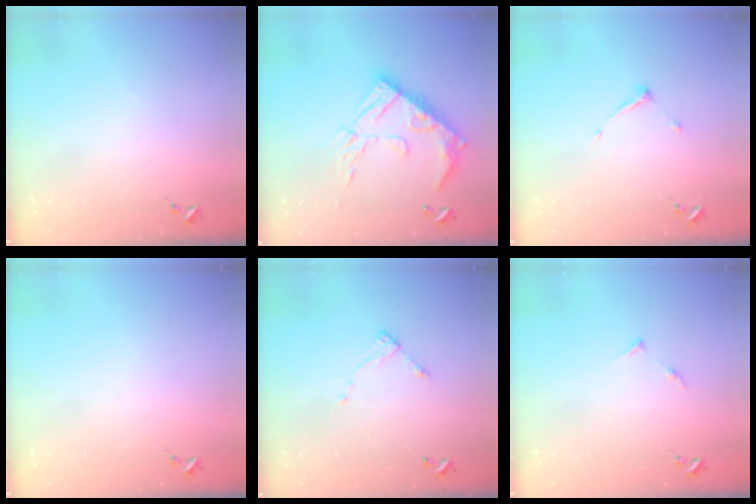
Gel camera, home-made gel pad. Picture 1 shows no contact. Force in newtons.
{"total": 19.1, "press": 19.0, "slide": 1.8}
{"total": 5.9, "press": 5.9, "slide": 0.6}
{"total": 0.0}
{"total": 6.0, "press": 6.0, "slide": 0.4}
{"total": 4.0, "press": 3.9, "slide": 0.5}